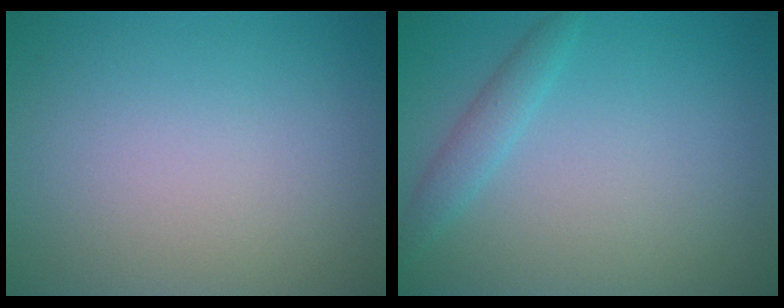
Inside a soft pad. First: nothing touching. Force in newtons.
{"total": 1.8, "press": 1.8, "slide": 0.2}